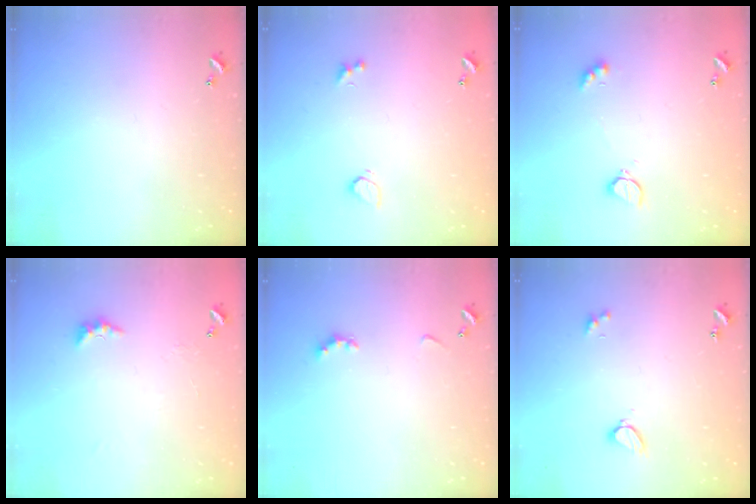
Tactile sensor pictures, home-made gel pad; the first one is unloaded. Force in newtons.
{"total": 2.1, "press": 1.8, "slide": 1.2}
{"total": 2.8, "press": 2.7, "slide": 0.6}
{"total": 3.0, "press": 2.9, "slide": 0.7}
{"total": 2.9, "press": 2.8, "slide": 0.6}
{"total": 2.2, "press": 2.2, "slide": 0.3}